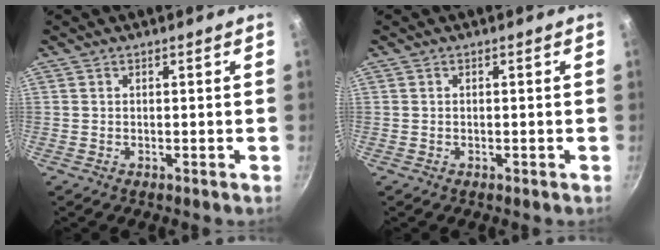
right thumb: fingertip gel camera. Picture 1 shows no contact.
{"total": 0.0}